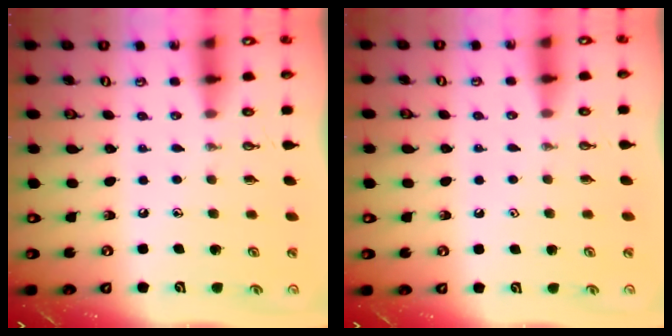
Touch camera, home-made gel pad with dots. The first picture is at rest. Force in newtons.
{"total": 0.9, "press": 0.6, "slide": 0.6}